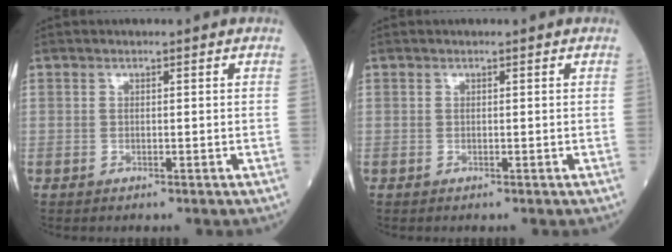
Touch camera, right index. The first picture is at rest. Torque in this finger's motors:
{"motor_torque": [0.00, 0.00, 0.00, -0.01]}